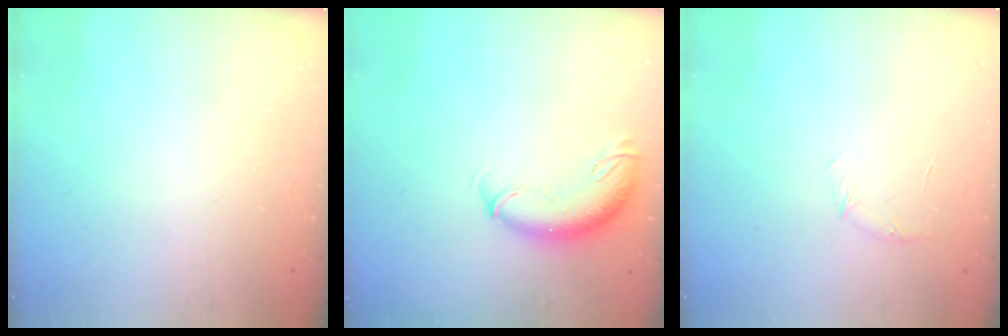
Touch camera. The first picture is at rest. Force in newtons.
{"total": 10.2, "press": 10.0, "slide": 2.3}
{"total": 5.2, "press": 5.0, "slide": 1.5}